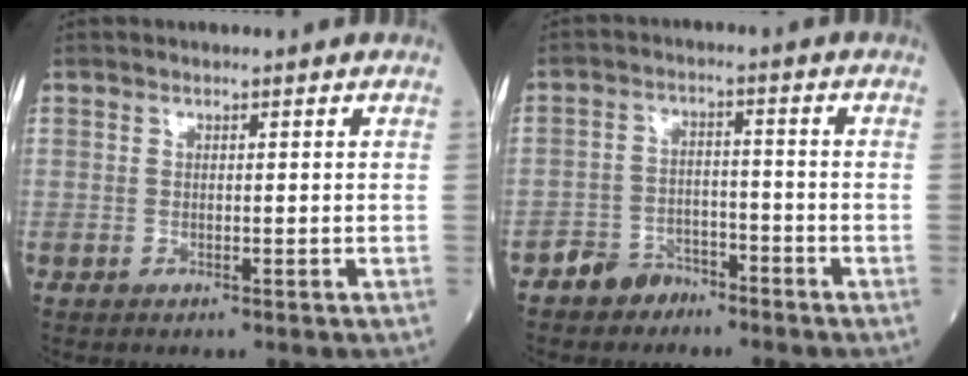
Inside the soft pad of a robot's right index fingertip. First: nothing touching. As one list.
[{"total": 4.4, "force": [-3.5, 2.6, 0.5], "torque": [-0.008, 0.012, -0.059]}]